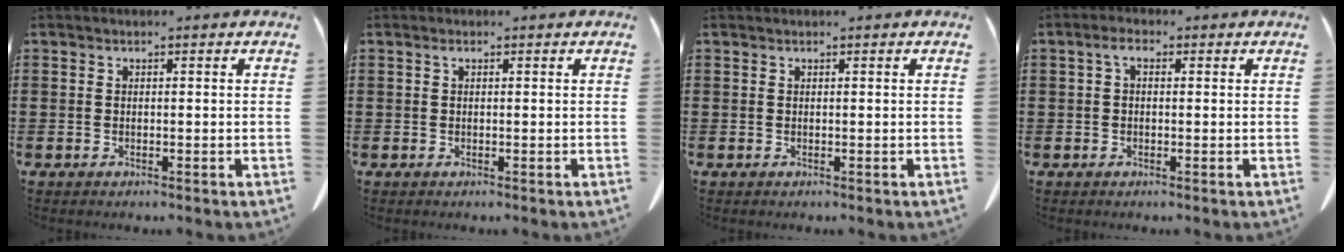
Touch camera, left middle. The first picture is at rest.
{"total": 0.7, "force": [0.3, 0.2, 0.6], "torque": [-0.013, 0.003, 0.004]}
{"total": 0.0}
{"total": 2.2, "force": [0.1, 1.3, 1.8], "torque": [-0.040, 0.010, 0.000]}